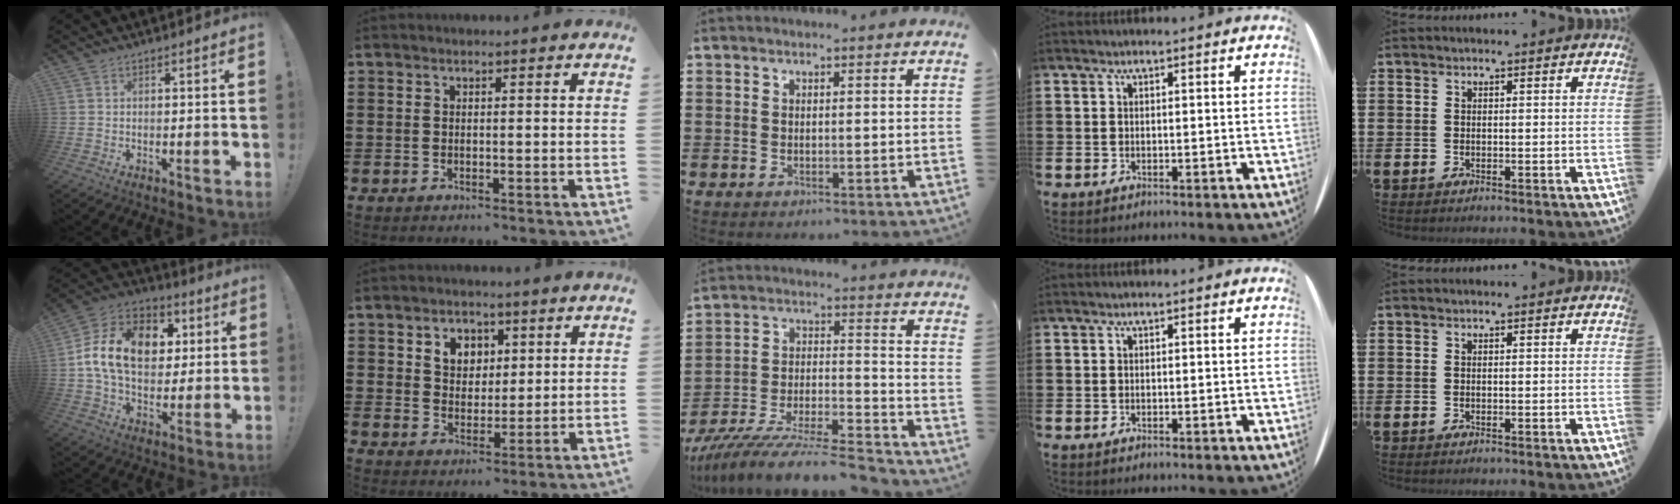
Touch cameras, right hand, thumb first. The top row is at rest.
{"thumb": {"total": 18.0, "force": [3.6, 13.0, 11.8], "torque": [-0.188, 0.002, 0.070]}, "index": {"total": 4.2, "force": [1.8, 3.6, 1.4], "torque": [-0.036, 0.010, 0.030]}, "middle": {"total": 10.8, "force": [-10.0, 0.4, 4.2], "torque": [-0.068, 0.016, -0.194]}}